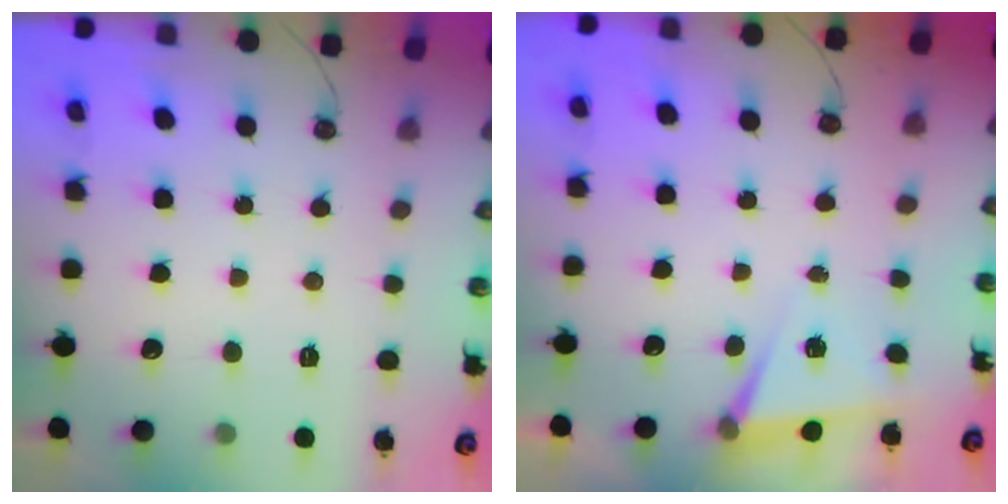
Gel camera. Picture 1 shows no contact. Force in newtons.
{"total": 5.0, "press": 2.3, "slide": 4.4}